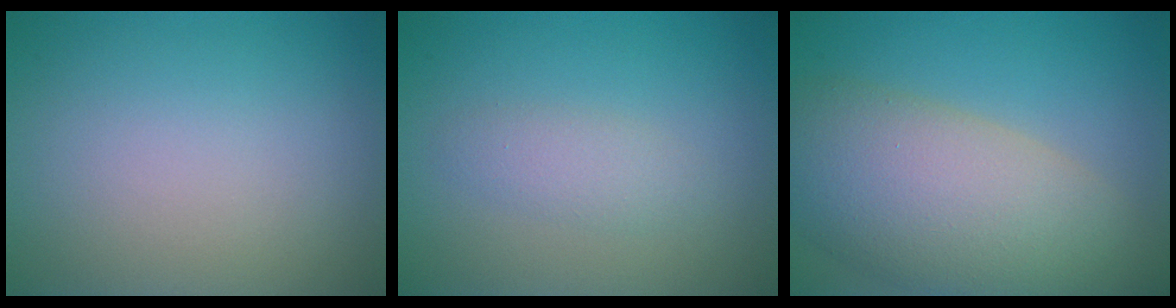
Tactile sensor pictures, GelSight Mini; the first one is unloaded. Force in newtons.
{"total": 1.8, "press": 1.8, "slide": 0.0}
{"total": 10.7, "press": 10.7, "slide": 0.7}